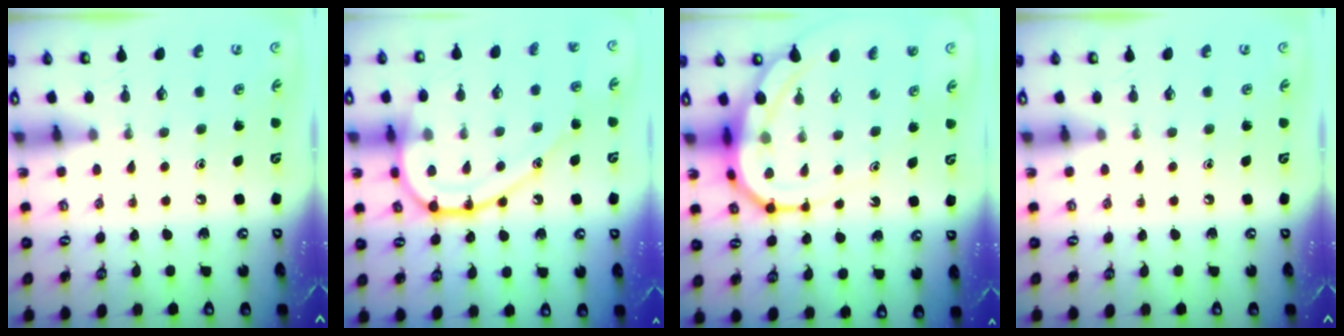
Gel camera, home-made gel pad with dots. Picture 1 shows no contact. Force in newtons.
{"total": 16.6, "press": 16.5, "slide": 1.4}
{"total": 10.7, "press": 10.7, "slide": 1.1}
{"total": 0.0}